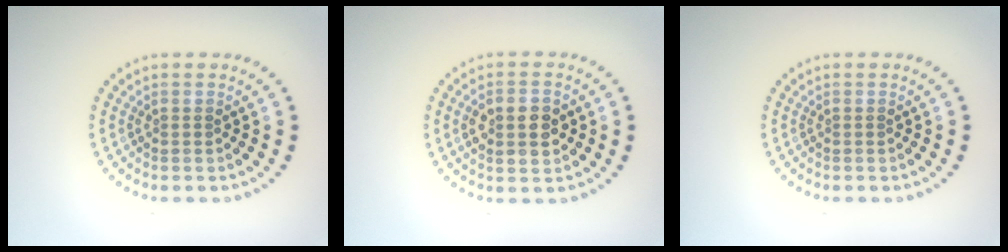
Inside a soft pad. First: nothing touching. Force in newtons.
{"total": 3.8, "press": 3.8, "slide": 0.1}
{"total": 0.0}